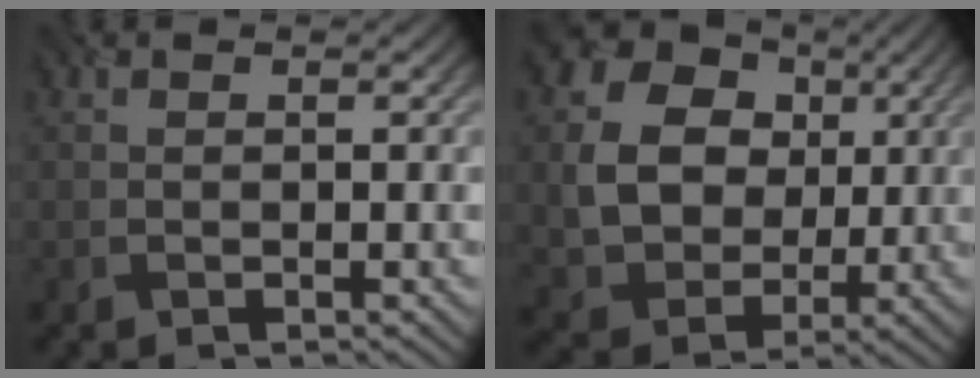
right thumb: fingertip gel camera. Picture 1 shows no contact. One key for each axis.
{"total": 11.2, "fx": 2.0, "fy": 9.1, "fz": 6.1, "tx": -0.126, "ty": -0.004, "tz": 0.027}